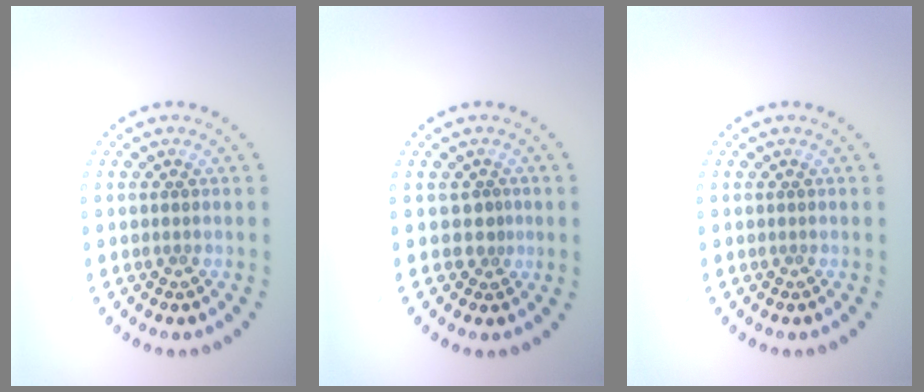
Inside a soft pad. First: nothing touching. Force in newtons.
{"total": 1.1, "press": 0.8, "slide": 0.8}
{"total": 0.0}